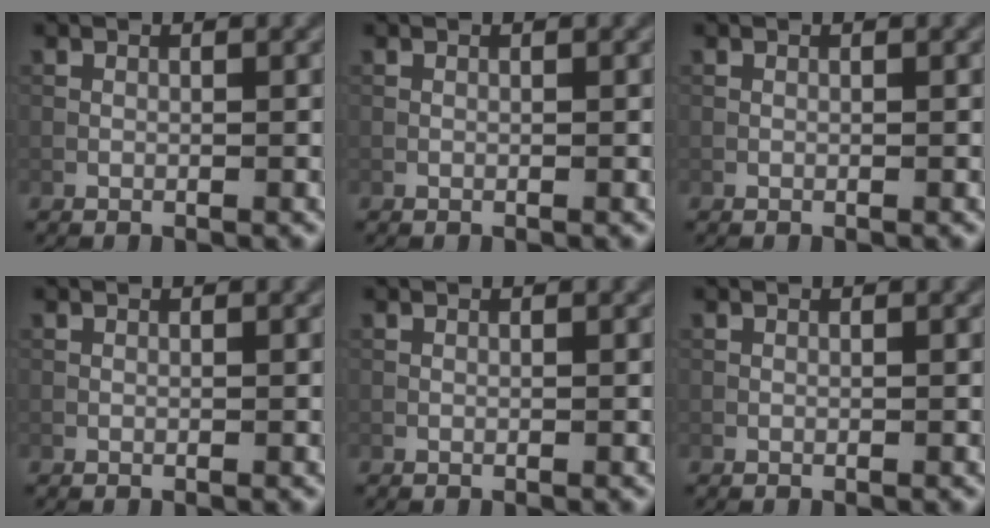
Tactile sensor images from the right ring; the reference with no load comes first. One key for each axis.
{"total": 0.0}
{"total": 0.0}
{"total": 0.0}
{"total": 0.0}
{"total": 0.0}